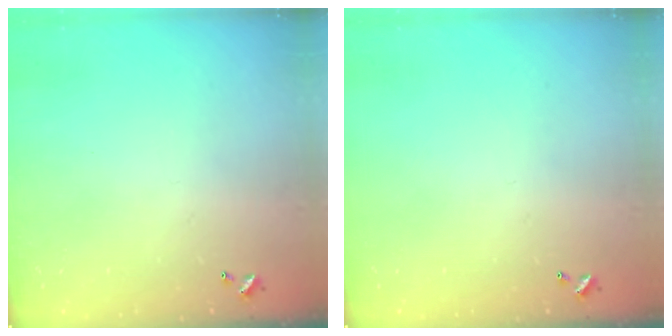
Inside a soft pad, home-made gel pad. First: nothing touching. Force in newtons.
{"total": 0.0}